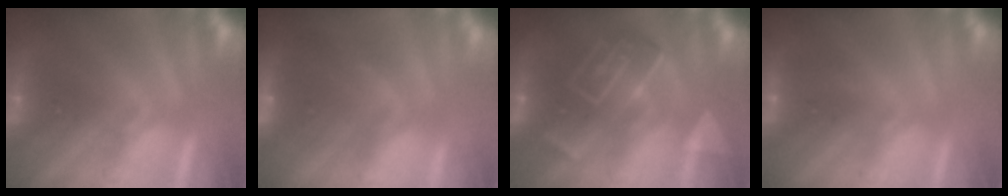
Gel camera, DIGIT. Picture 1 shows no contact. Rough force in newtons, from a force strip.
{"total": 5.8}
{"total": 9.4}
{"total": 2.9}